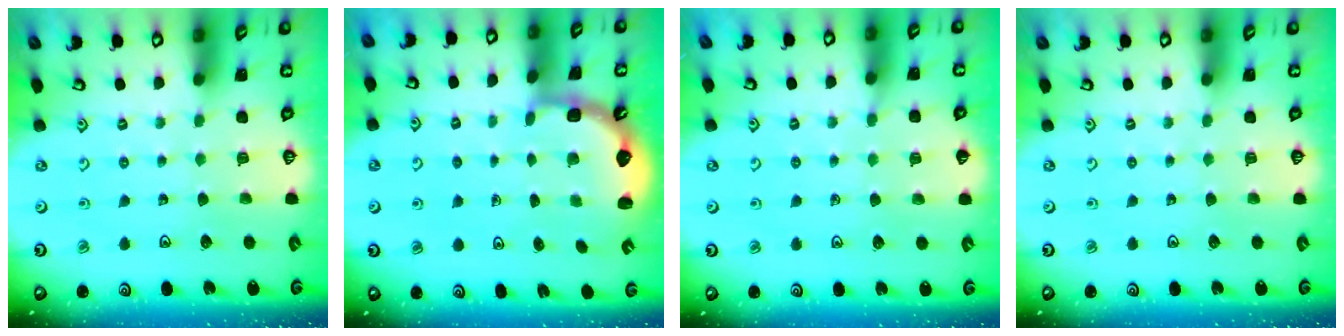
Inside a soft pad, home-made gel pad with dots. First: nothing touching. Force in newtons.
{"total": 2.4, "press": 2.0, "slide": 1.3}
{"total": 4.3, "press": 4.3, "slide": 0.6}
{"total": 0.0}